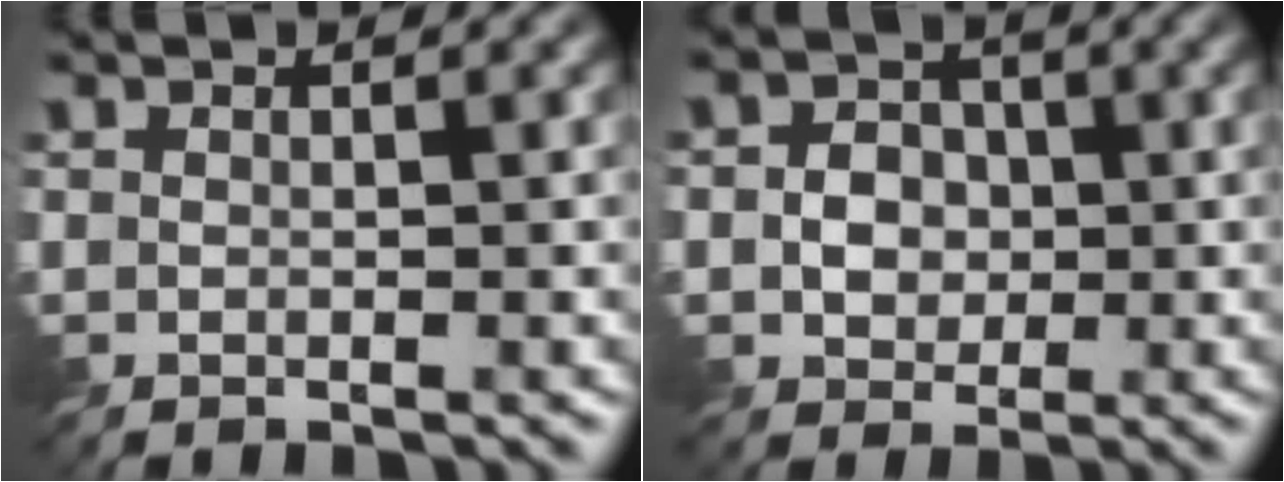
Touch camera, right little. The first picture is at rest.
{"total": 3.3, "force": [-0.5, 2.9, 1.6], "torque": [-0.022, -0.003, -0.022]}